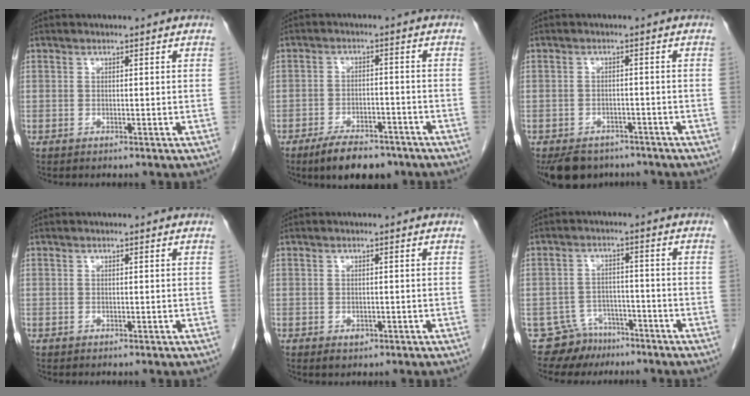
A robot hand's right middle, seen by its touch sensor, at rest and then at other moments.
{"total": 8.2, "force": [-6.3, 3.1, 4.4], "torque": [-0.074, -0.004, -0.099]}
{"total": 7.6, "force": [-6.1, 4.1, 2.0], "torque": [-0.032, -0.008, -0.084]}
{"total": 0.0}
{"total": 1.2, "force": [-0.6, 0.8, 0.7], "torque": [-0.009, 0.001, -0.002]}
{"total": 6.1, "force": [-4.7, 3.8, -0.5], "torque": [0.008, 0.012, -0.078]}